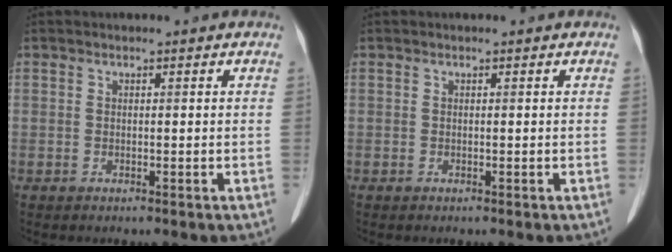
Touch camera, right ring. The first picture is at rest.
{"total": 0.0}